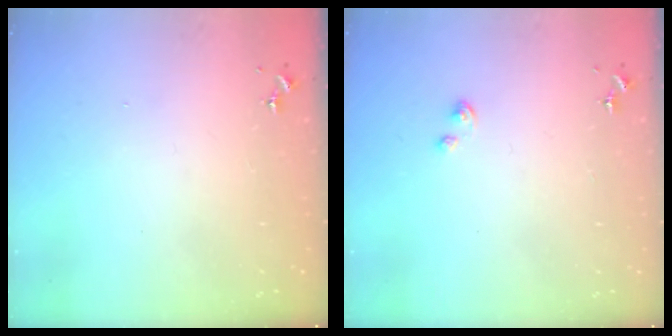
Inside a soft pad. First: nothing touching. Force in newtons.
{"total": 2.2, "press": 2.2, "slide": 0.2}